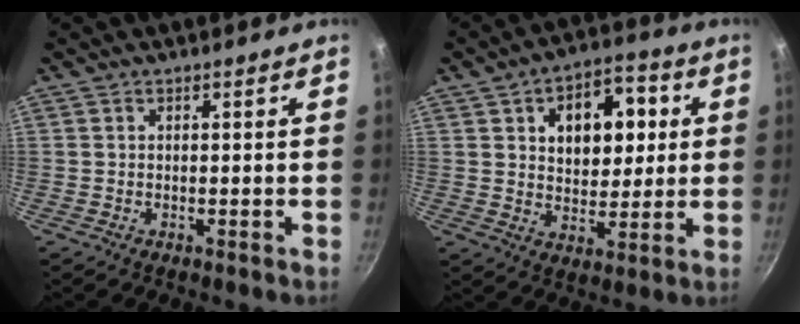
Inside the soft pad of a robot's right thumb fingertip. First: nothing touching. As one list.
[{"total": 14.0, "force": [3.5, 9.2, 10.0], "torque": [-0.096, 0.000, 0.049]}]